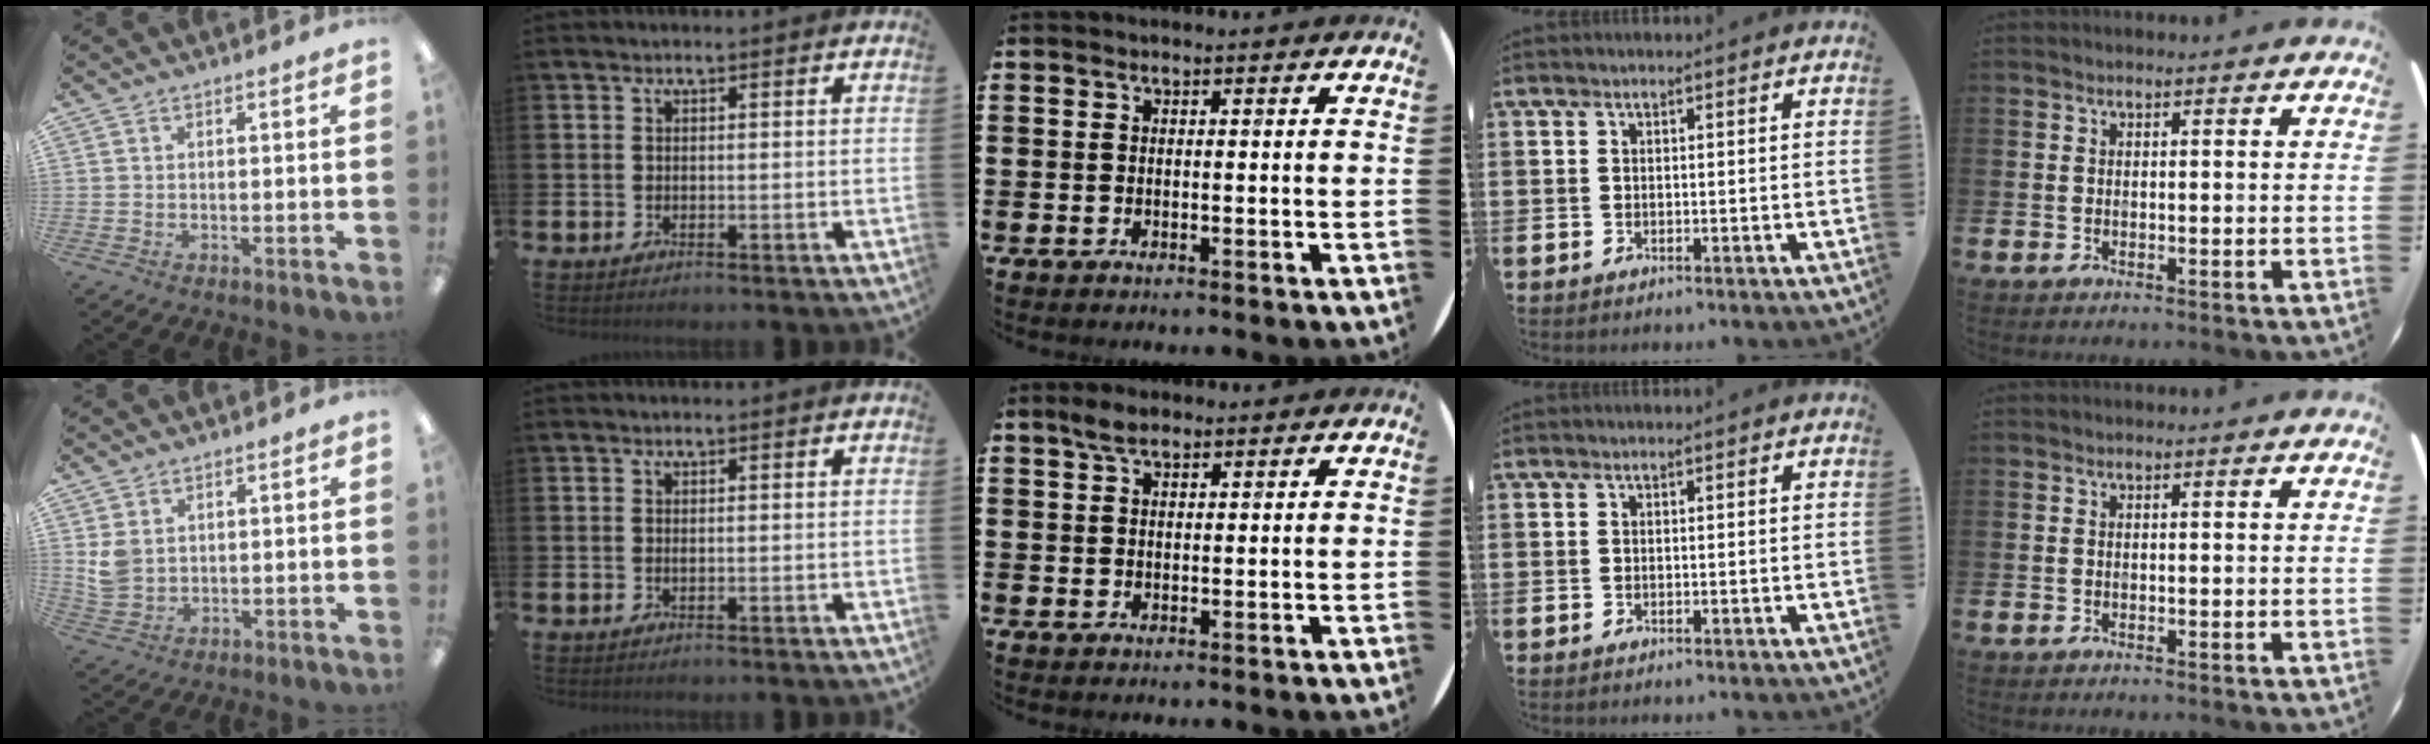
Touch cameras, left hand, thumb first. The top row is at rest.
{"thumb": {"total": 5.0, "force": [2.1, 3.9, 2.3], "torque": [-0.042, 0.001, 0.043]}, "middle": {"total": 2.7, "force": [2.0, 1.2, 1.5], "torque": [-0.024, 0.005, 0.034]}}